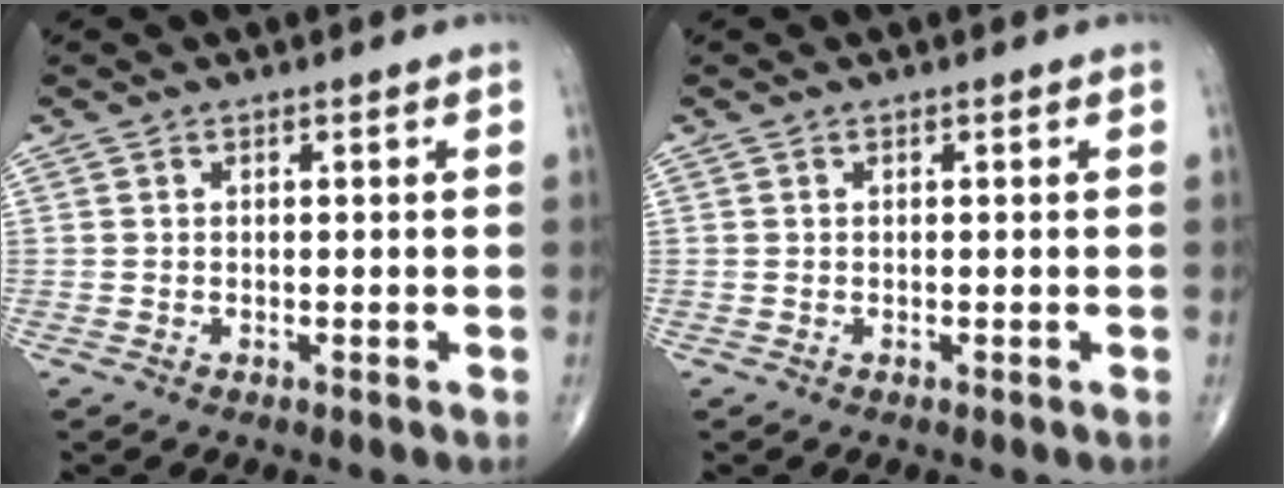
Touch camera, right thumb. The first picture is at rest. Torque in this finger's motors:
{"motor_torque": [-0.02, 0.01, 0.00, 0.01, 0.00]}